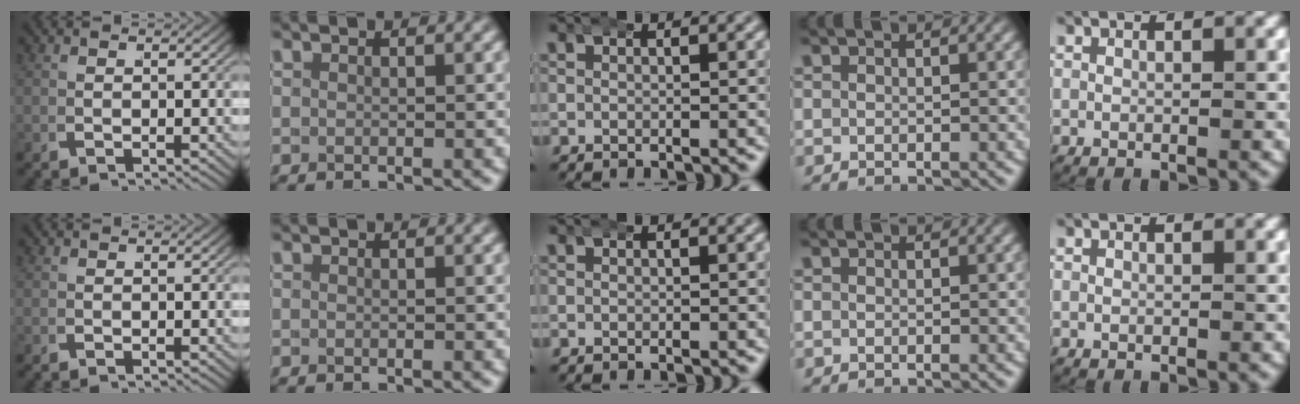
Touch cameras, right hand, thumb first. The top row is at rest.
{}